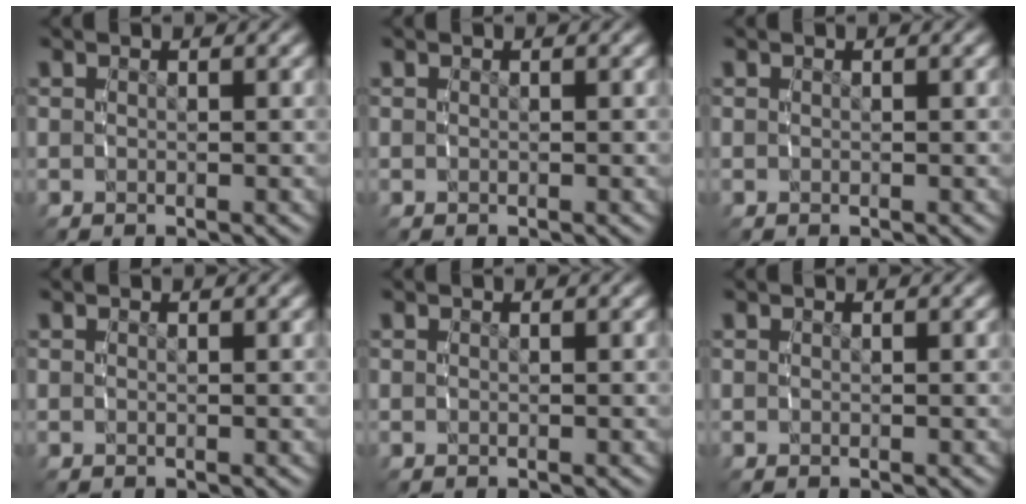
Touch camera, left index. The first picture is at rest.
{"total": 0.0}
{"total": 0.0}
{"total": 0.0}
{"total": 0.0}
{"total": 0.0}